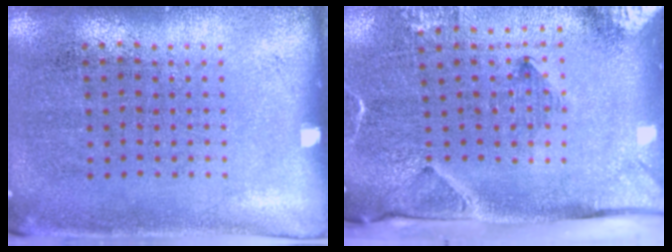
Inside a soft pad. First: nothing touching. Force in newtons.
{"total": 3.4, "press": 2.3, "slide": 2.4}